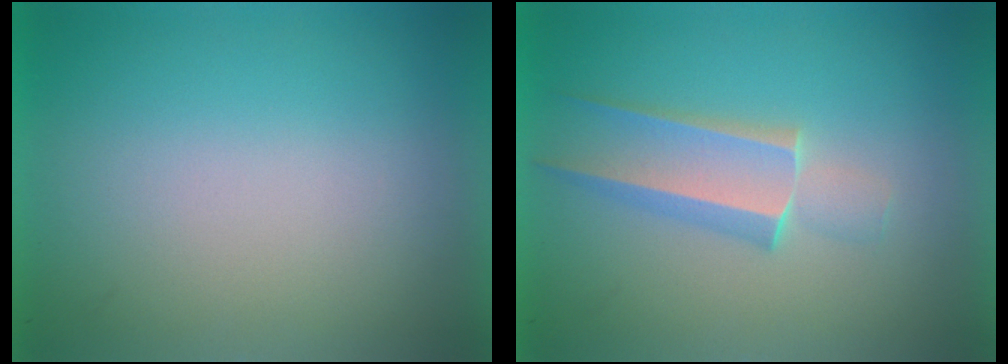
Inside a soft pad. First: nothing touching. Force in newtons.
{"total": 2.2}